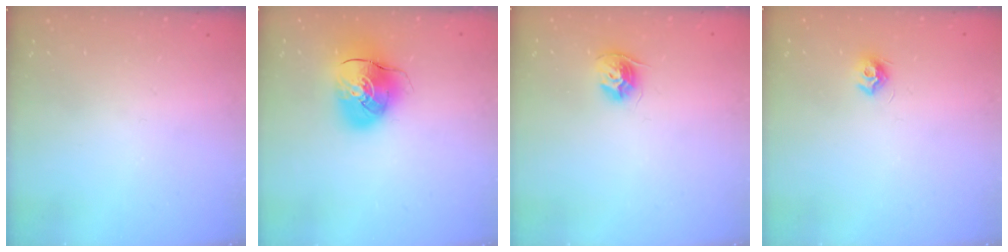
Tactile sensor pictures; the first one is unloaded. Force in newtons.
{"total": 11.3, "press": 11.1, "slide": 2.0}
{"total": 9.9, "press": 9.8, "slide": 0.9}
{"total": 7.0, "press": 6.9, "slide": 0.4}